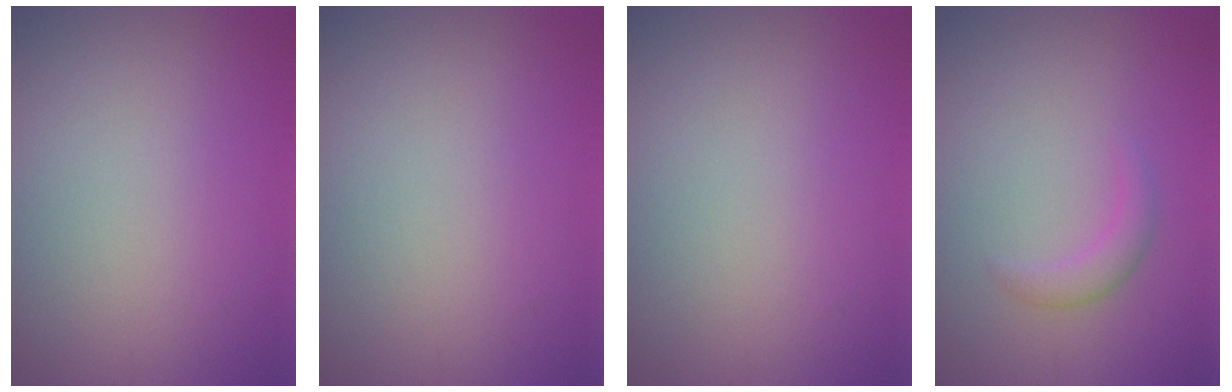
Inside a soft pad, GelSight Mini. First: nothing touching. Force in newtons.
{"total": 0.0}
{"total": 0.0}
{"total": 1.7, "press": 1.7, "slide": 0.2}